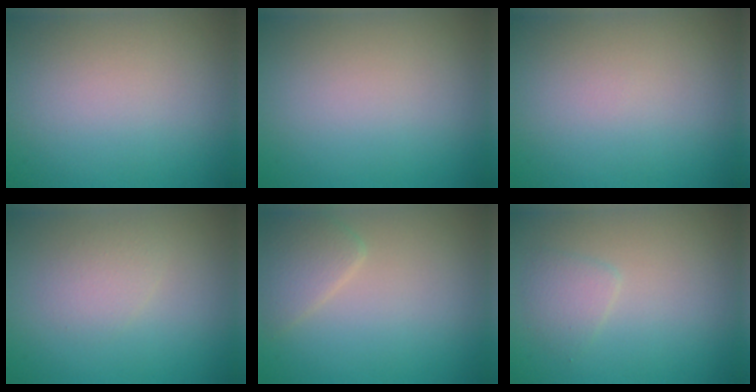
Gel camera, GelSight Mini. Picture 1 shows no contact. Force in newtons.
{"total": 0.0}
{"total": 0.0}
{"total": 1.6, "press": 1.6, "slide": 0.0}
{"total": 2.2, "press": 2.2, "slide": 0.1}
{"total": 1.6, "press": 1.6, "slide": 0.1}